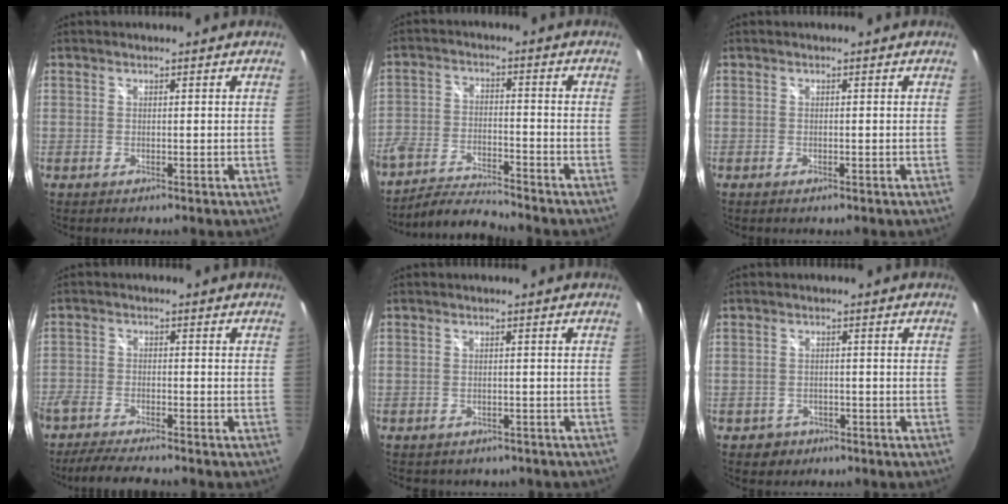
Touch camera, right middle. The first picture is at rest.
{"total": 9.1, "force": [-8.2, 1.4, 3.5], "torque": [-0.083, -0.009, -0.157]}
{"total": 0.6, "force": [-0.4, 0.2, 0.3], "torque": [-0.006, -0.003, -0.008]}
{"total": 8.4, "force": [-7.5, 1.2, 3.6], "torque": [-0.098, -0.018, -0.133]}
{"total": 4.5, "force": [-3.5, 2.3, 1.5], "torque": [-0.028, -0.011, -0.040]}
{"total": 3.5, "force": [-2.0, 2.8, 0.6], "torque": [-0.023, 0.001, -0.025]}